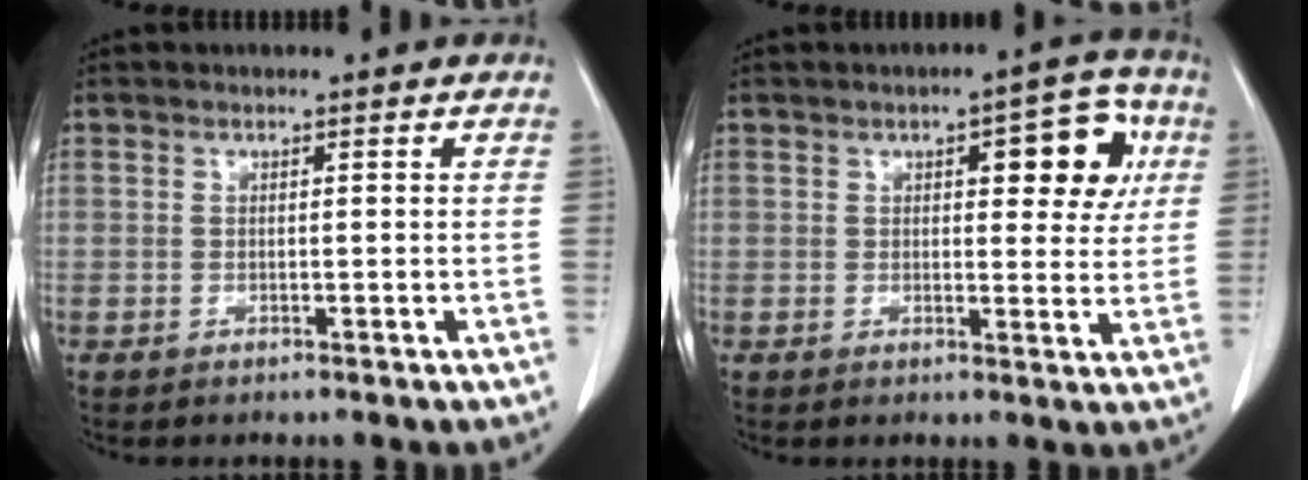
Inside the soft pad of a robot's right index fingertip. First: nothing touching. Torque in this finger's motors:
{"motor_torque": [0.44, 0.34, 0.14, 0.07]}